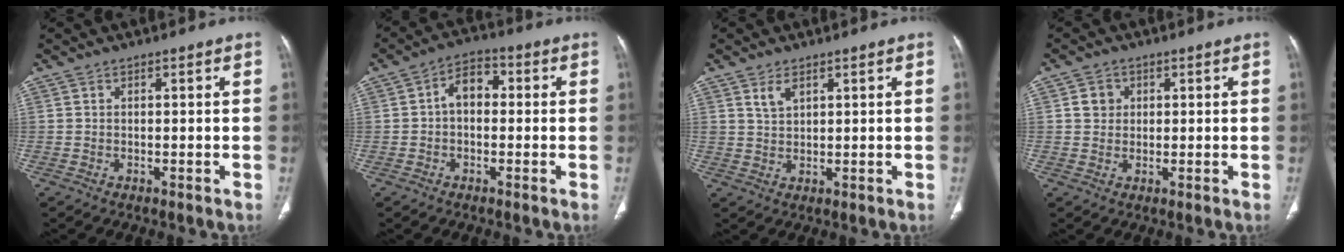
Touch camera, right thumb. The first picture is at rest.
{"total": 5.6, "force": [0.0, 3.9, 4.1], "torque": [-0.047, 0.023, -0.014]}
{"total": 3.0, "force": [1.8, 1.6, 1.8], "torque": [-0.030, -0.009, 0.040]}
{"total": 3.1, "force": [0.8, 2.8, 1.1], "torque": [-0.004, 0.000, 0.013]}